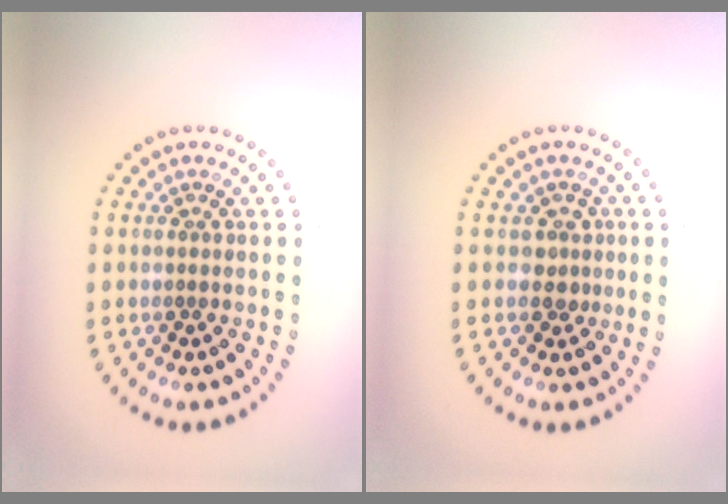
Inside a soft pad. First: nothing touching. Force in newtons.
{"total": 1.6, "press": 1.2, "slide": 1.0}